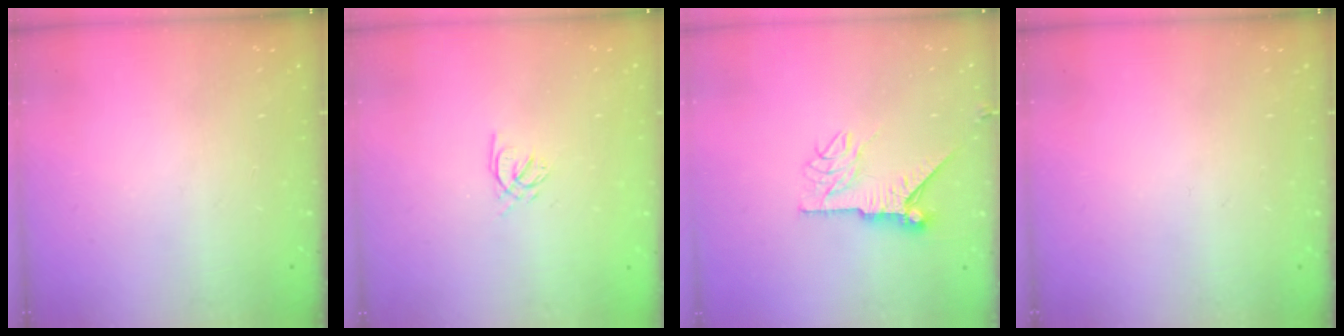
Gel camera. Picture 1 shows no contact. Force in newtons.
{"total": 2.2, "press": 2.2, "slide": 0.2}
{"total": 10.0, "press": 10.0, "slide": 1.0}
{"total": 0.0}